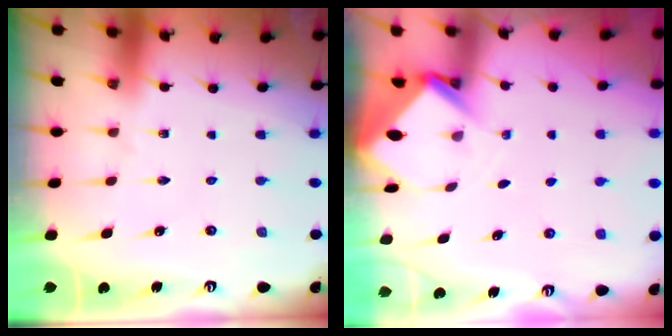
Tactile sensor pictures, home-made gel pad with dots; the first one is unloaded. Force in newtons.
{"total": 3.1, "press": 3.1, "slide": 0.2}